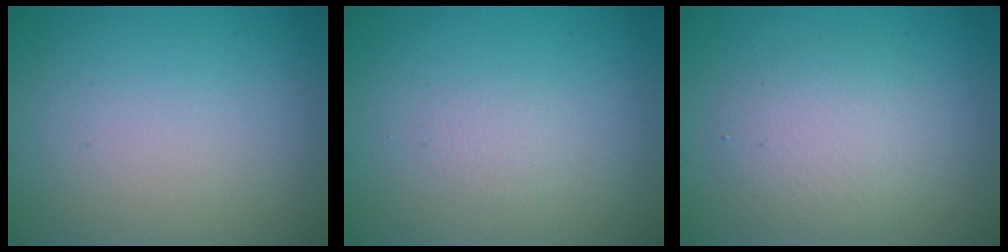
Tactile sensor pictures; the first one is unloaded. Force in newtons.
{"total": 0.9, "press": 0.9, "slide": 0.1}
{"total": 3.6, "press": 3.6, "slide": 0.3}